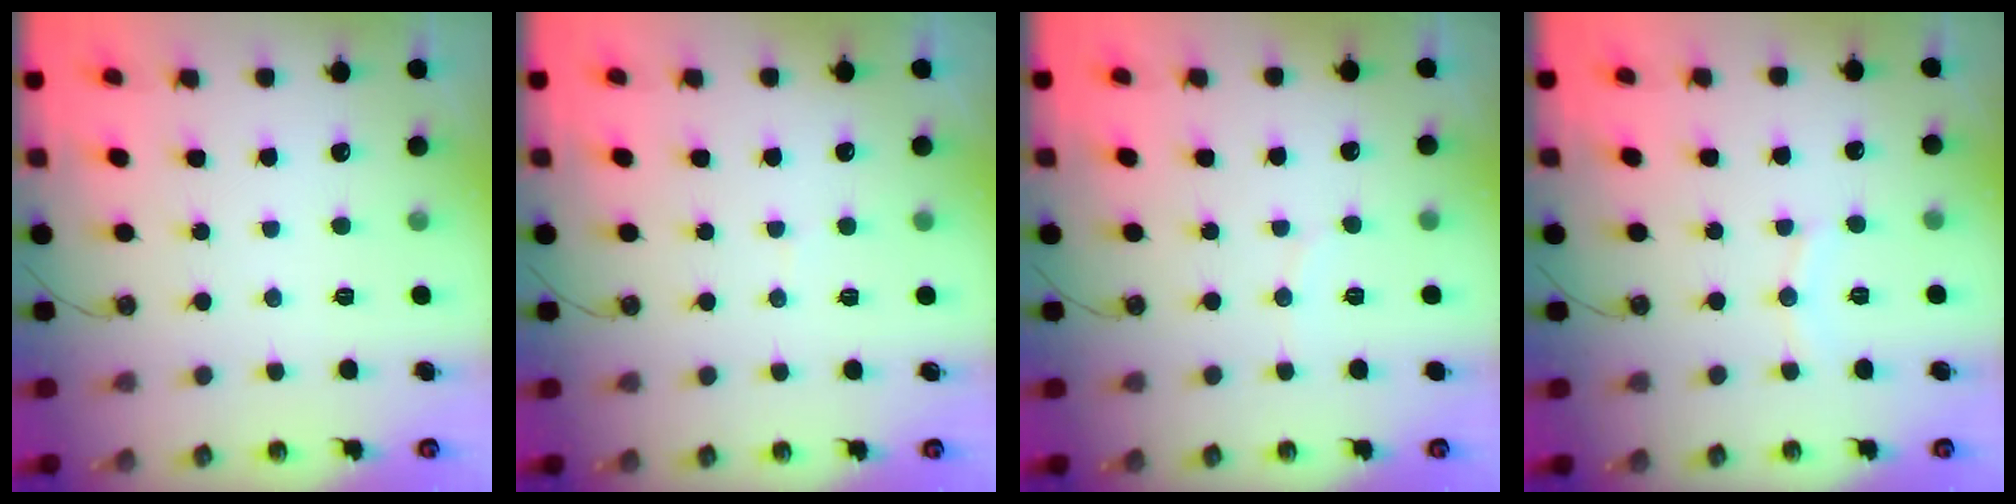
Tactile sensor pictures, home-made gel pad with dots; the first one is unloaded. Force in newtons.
{"total": 3.5, "press": 3.5, "slide": 0.5}
{"total": 2.0, "press": 2.0, "slide": 0.2}
{"total": 5.6, "press": 5.6, "slide": 0.4}